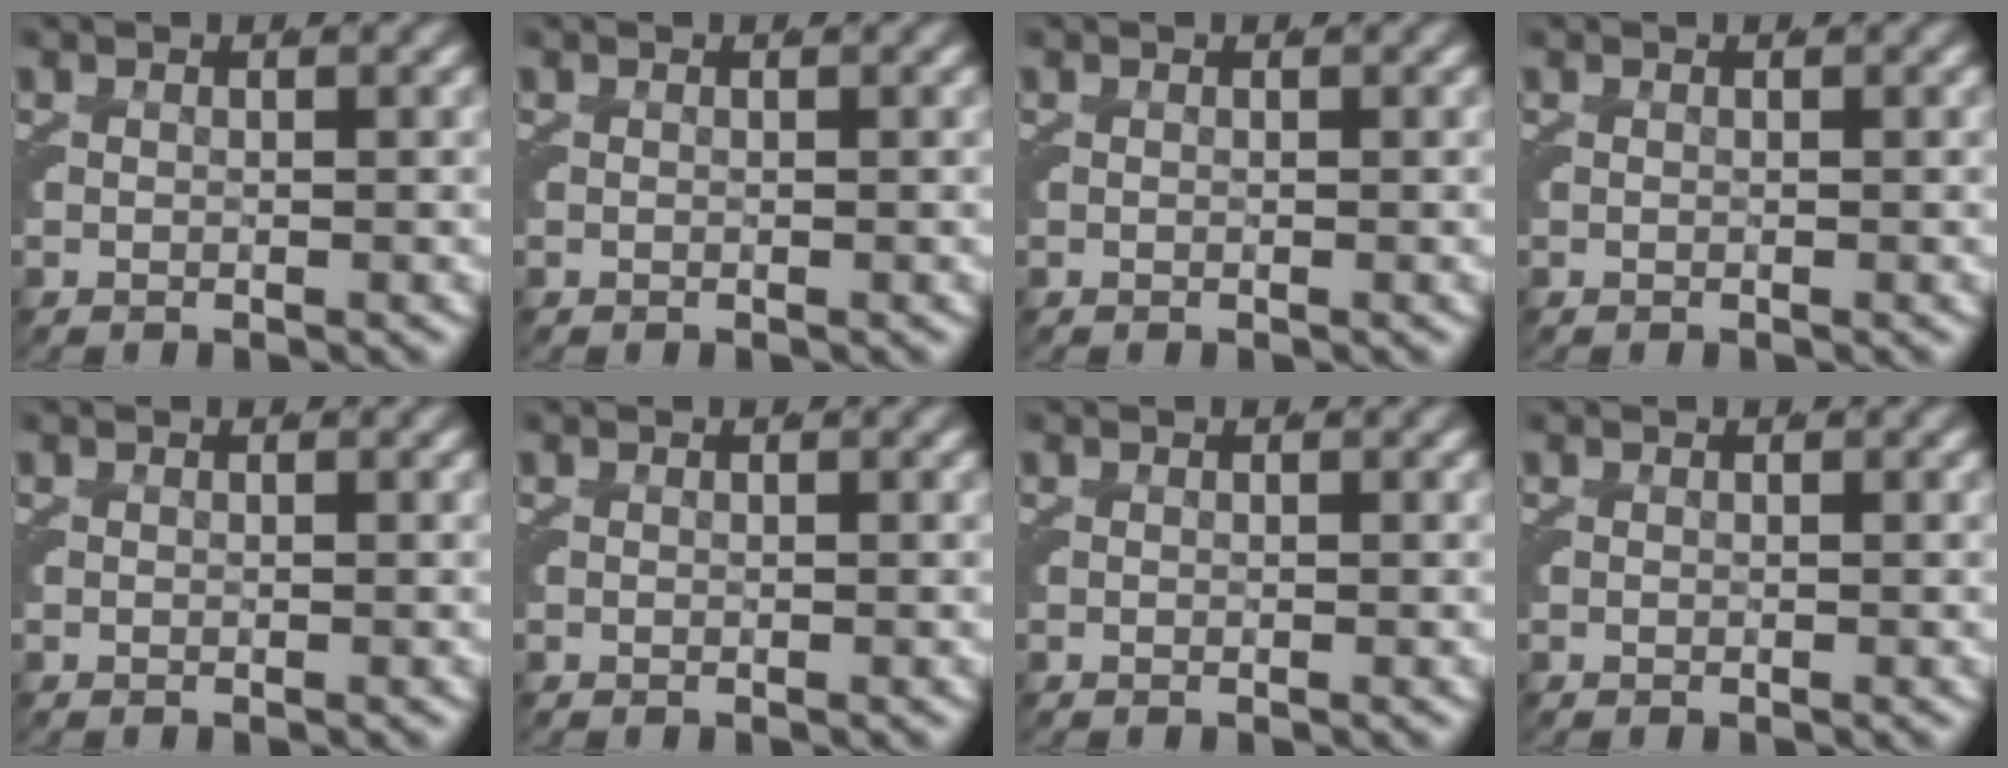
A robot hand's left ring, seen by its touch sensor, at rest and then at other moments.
{"total": 0.0}
{"total": 0.0}
{"total": 0.0}
{"total": 0.0}
{"total": 0.0}
{"total": 0.0}
{"total": 0.0}